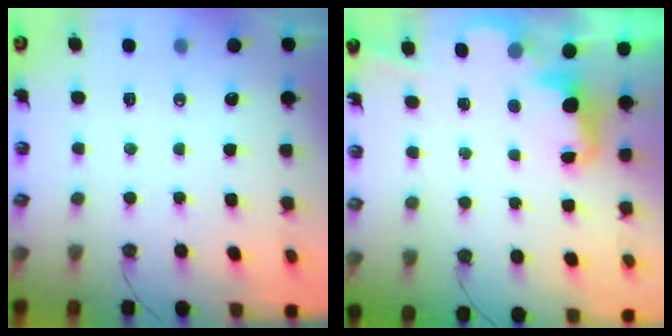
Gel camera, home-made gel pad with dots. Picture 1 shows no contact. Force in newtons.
{"total": 2.4, "press": 2.3, "slide": 0.5}